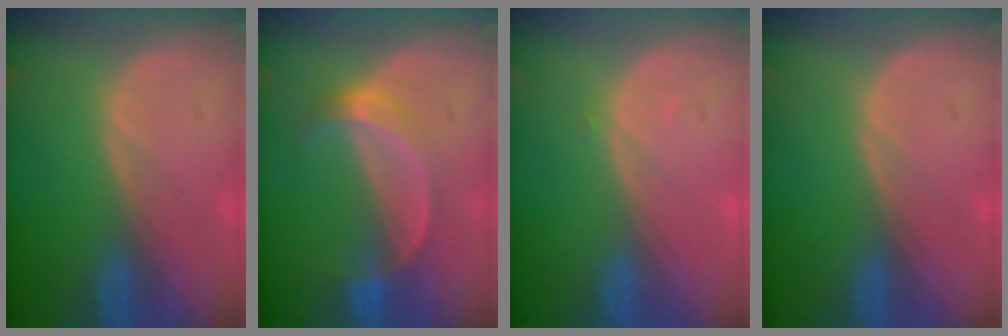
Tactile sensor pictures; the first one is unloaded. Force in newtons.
{"total": 5.1, "press": 4.7, "slide": 2.0}
{"total": 0.5, "press": 0.4, "slide": 0.3}
{"total": 0.0}